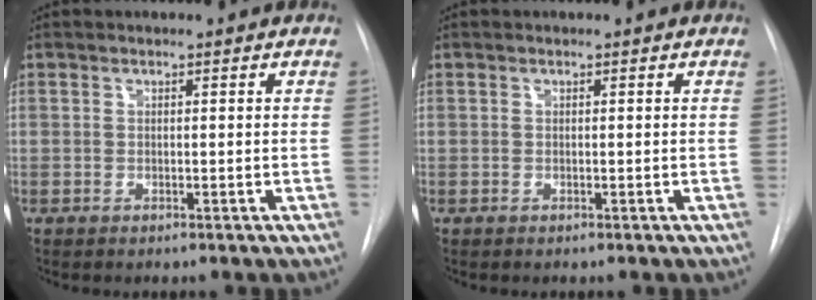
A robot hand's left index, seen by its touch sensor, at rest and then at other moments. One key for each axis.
{"total": 0.0}